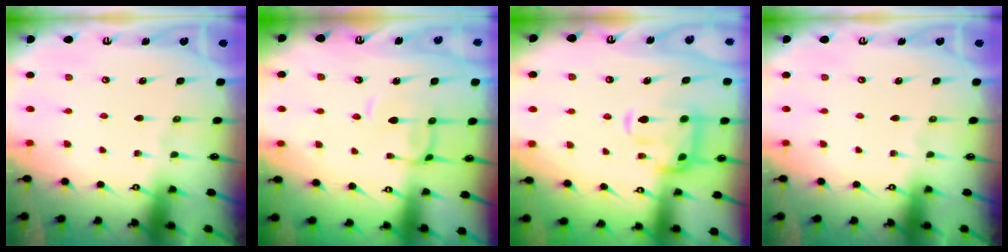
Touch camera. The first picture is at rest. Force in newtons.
{"total": 1.4, "press": 1.3, "slide": 0.4}
{"total": 7.0, "press": 6.8, "slide": 1.6}
{"total": 0.0}